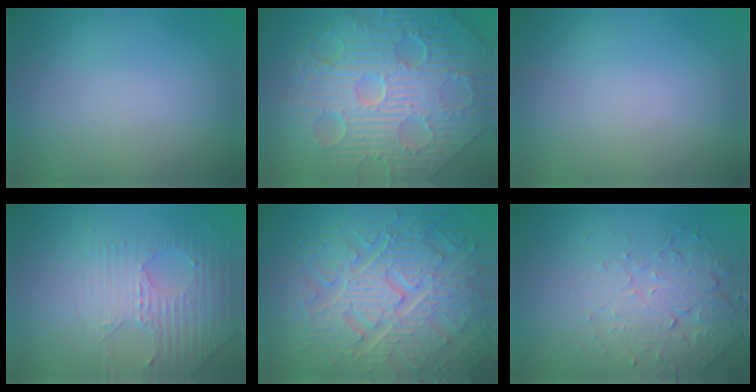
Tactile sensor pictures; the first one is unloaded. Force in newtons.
{"total": 12.0, "press": 8.0, "slide": 8.9}
{"total": 0.0}
{"total": 4.5, "press": 3.0, "slide": 3.4}
{"total": 9.5, "press": 7.0, "slide": 6.5}
{"total": 5.1, "press": 3.7, "slide": 3.5}